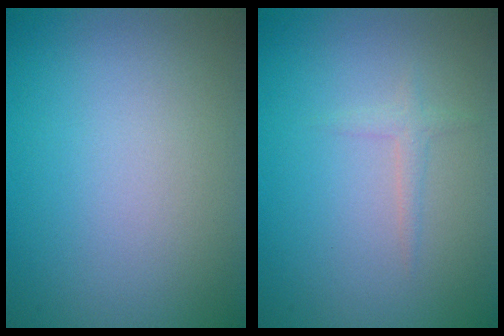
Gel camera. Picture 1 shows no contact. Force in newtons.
{"total": 1.0, "press": 1.0, "slide": 0.1}